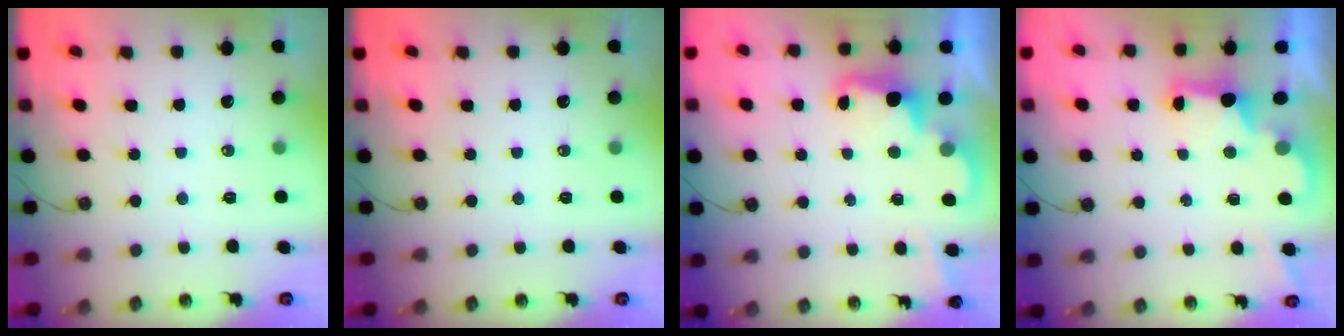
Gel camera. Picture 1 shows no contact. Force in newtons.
{"total": 0.0}
{"total": 2.5, "press": 2.5, "slide": 0.6}
{"total": 2.3, "press": 2.2, "slide": 0.7}